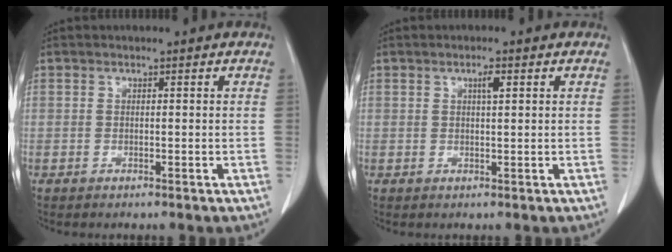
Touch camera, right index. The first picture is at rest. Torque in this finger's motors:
{"motor_torque": [0.04, 0.00, 0.00, 0.02]}